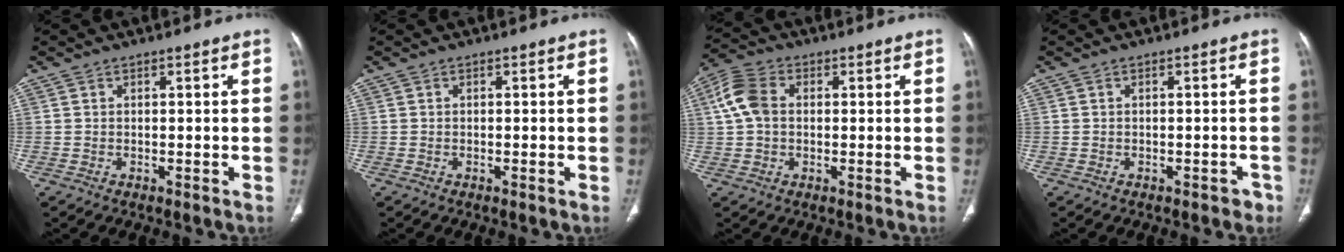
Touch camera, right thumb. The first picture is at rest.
{"total": 0.7, "force": [-0.2, 0.1, 0.7], "torque": [-0.011, -0.002, -0.003]}
{"total": 7.4, "force": [1.1, 5.3, 5.1], "torque": [-0.106, 0.021, 0.017]}
{"total": 2.1, "force": [-1.5, 1.0, 1.0], "torque": [-0.007, 0.007, -0.016]}